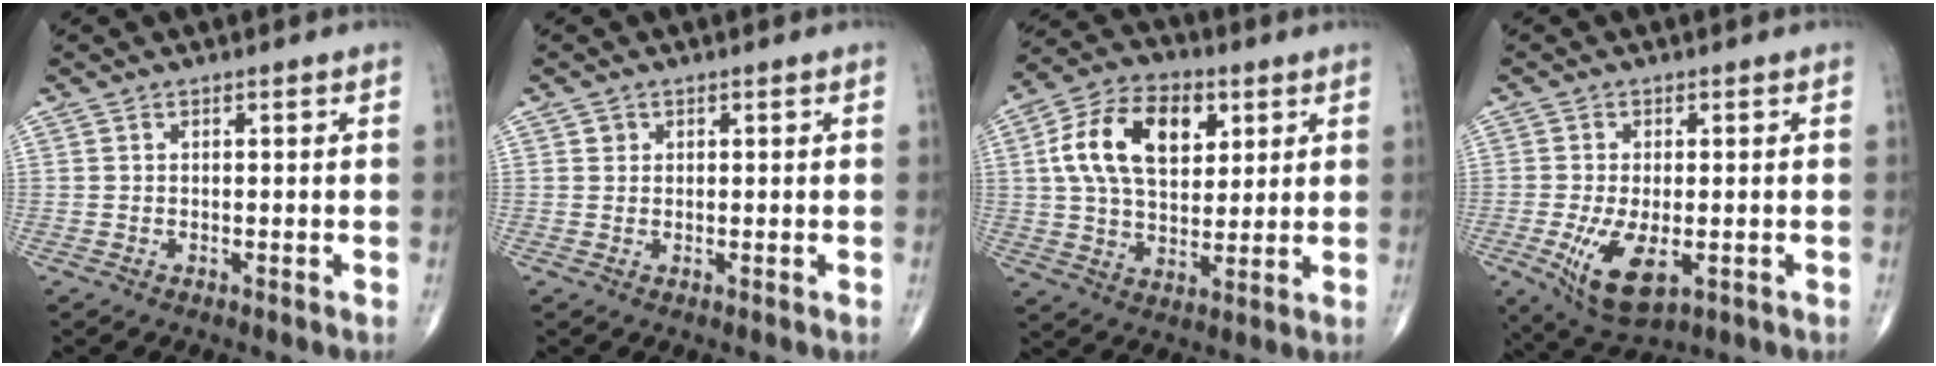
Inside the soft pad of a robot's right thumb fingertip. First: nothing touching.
{"total": 0.9, "force": [0.4, 0.9, 0.1], "torque": [0.007, -0.001, 0.004]}
{"total": 16.0, "force": [4.6, 9.9, 11.7], "torque": [-0.186, 0.002, 0.080]}
{"total": 9.6, "force": [-2.7, 4.5, 8.0], "torque": [-0.148, -0.018, -0.035]}